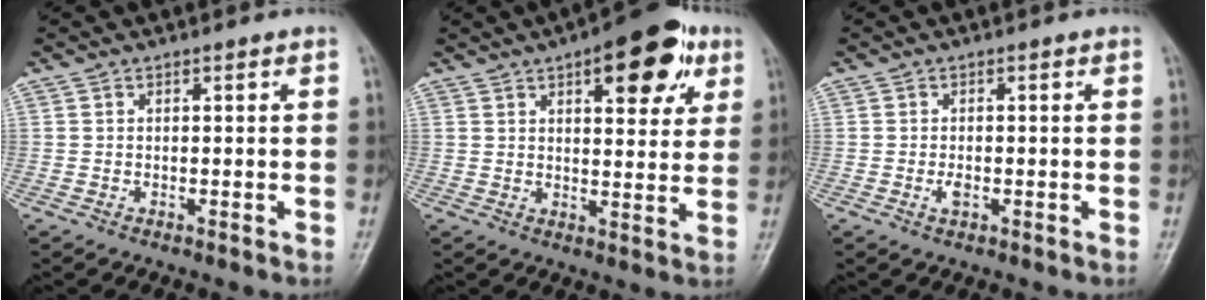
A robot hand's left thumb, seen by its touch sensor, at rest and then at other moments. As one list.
[{"total": 14.4, "force": [7.0, 6.2, 11.0], "torque": [-0.103, -0.014, 0.087]}, {"total": 1.6, "force": [-0.5, 0.9, 1.3], "torque": [-0.023, -0.001, -0.010]}]